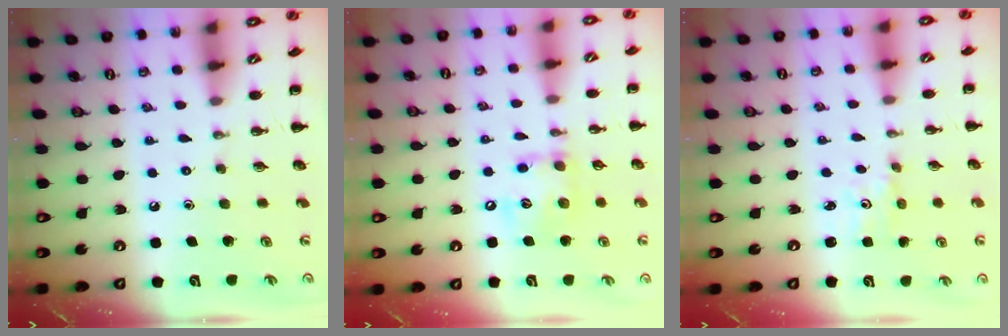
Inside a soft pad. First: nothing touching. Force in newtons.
{"total": 11.5, "press": 11.4, "slide": 1.8}
{"total": 1.2, "press": 1.1, "slide": 0.4}